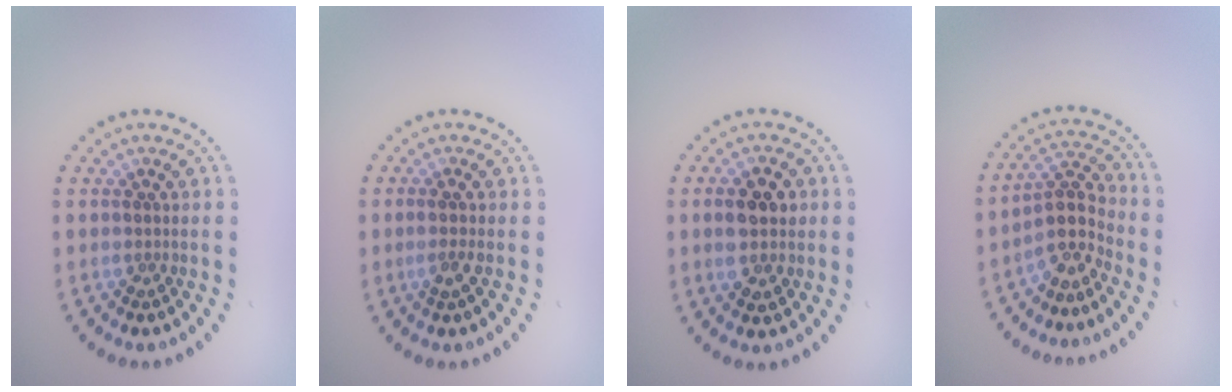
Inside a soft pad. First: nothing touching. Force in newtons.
{"total": 1.4, "press": 1.1, "slide": 0.8}
{"total": 3.9, "press": 3.9, "slide": 0.2}
{"total": 3.5, "press": 2.6, "slide": 2.3}